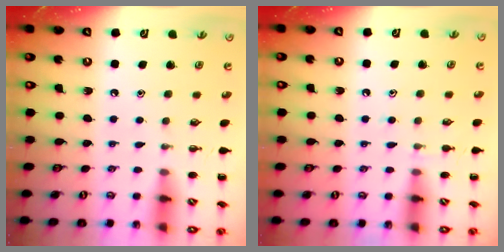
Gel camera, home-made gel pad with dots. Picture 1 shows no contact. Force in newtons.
{"total": 6.2, "press": 5.9, "slide": 2.0}